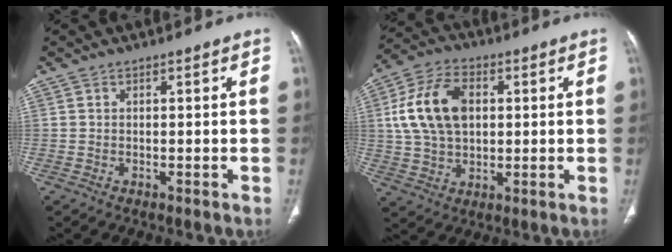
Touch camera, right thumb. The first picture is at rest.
{"total": 14.1, "force": [2.5, 9.2, 10.3], "torque": [-0.186, 0.010, 0.044]}